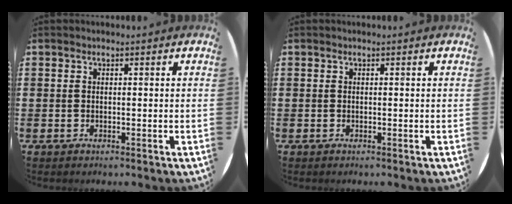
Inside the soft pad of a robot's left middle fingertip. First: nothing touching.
{"total": 0.0}